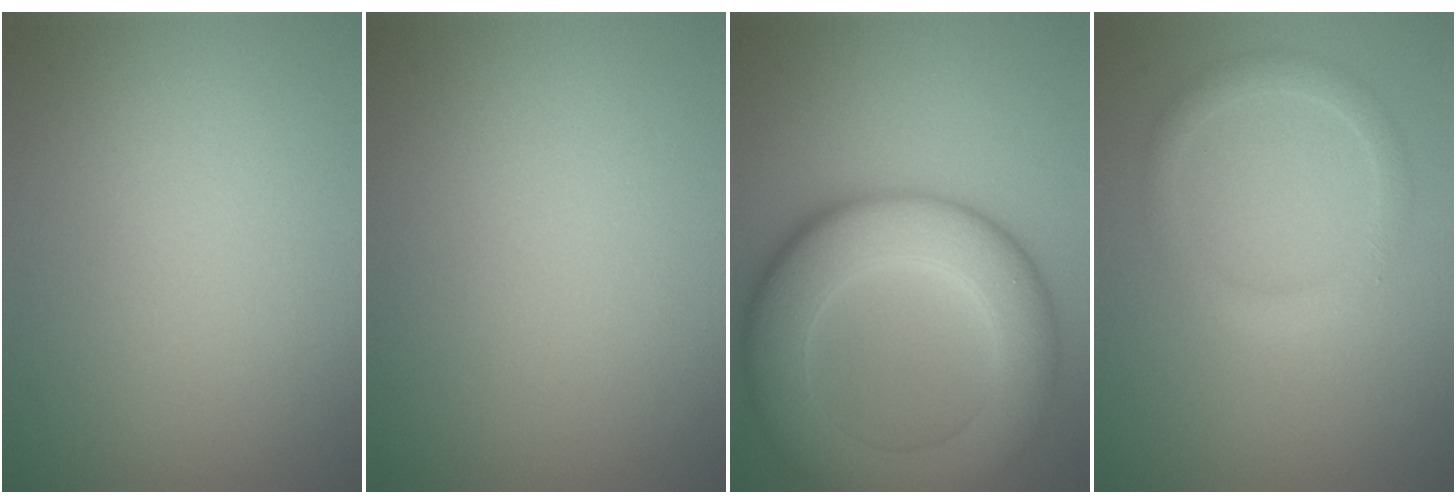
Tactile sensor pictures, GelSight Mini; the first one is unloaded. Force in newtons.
{"total": 0.0}
{"total": 10.4, "press": 10.4, "slide": 0.3}
{"total": 2.1, "press": 2.1, "slide": 0.1}